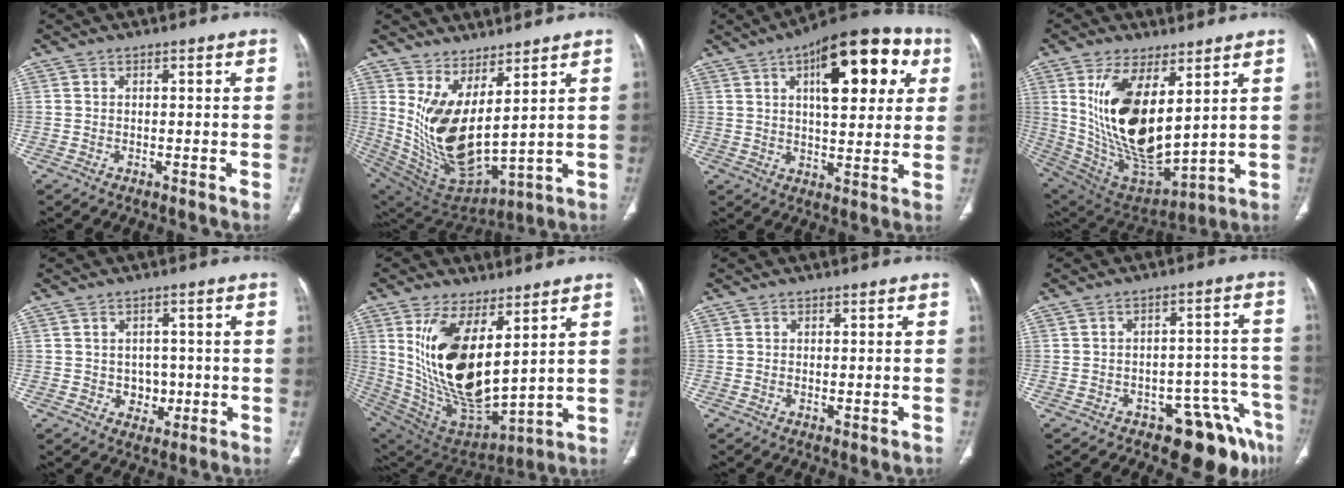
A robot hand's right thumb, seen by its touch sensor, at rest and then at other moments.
{"total": 15.3, "force": [5.5, 5.7, 13.0], "torque": [-0.250, -0.062, 0.137]}
{"total": 21.0, "force": [7.7, 9.1, 17.3], "torque": [-0.204, 0.002, 0.106]}
{"total": 20.5, "force": [5.9, 9.3, 17.3], "torque": [-0.312, -0.040, 0.133]}
{"total": 4.4, "force": [-0.6, 3.6, 2.3], "torque": [-0.004, 0.004, -0.003]}
{"total": 20.6, "force": [6.2, 9.2, 17.3], "torque": [-0.317, -0.045, 0.141]}
{"total": 1.5, "force": [-0.5, 0.7, 1.2], "torque": [-0.016, -0.001, -0.001]}
{"total": 11.0, "force": [-7.3, 5.4, 6.2], "torque": [-0.028, 0.068, -0.095]}